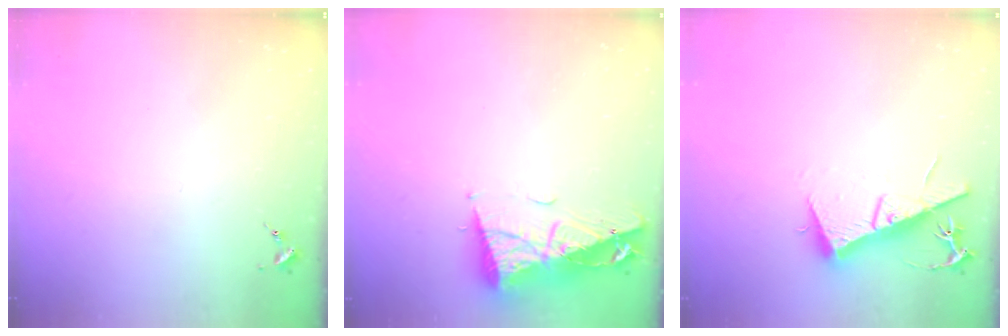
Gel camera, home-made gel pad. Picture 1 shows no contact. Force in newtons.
{"total": 11.0, "press": 10.9, "slide": 1.3}
{"total": 12.5, "press": 12.5, "slide": 0.5}